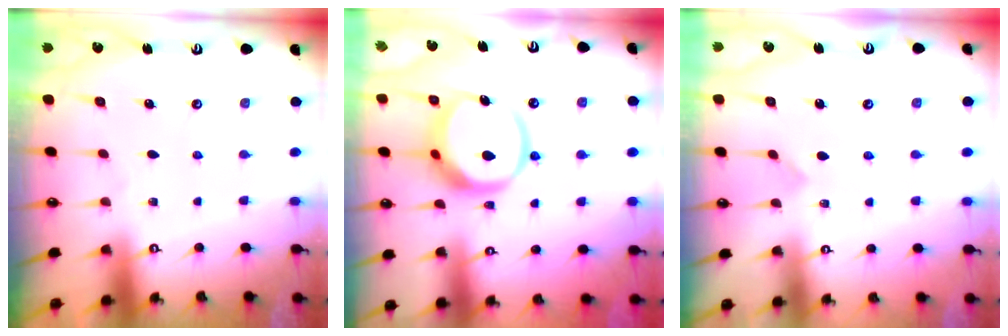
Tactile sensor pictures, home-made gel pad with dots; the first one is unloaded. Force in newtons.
{"total": 12.1, "press": 12.0, "slide": 1.6}
{"total": 3.6, "press": 3.6, "slide": 0.3}